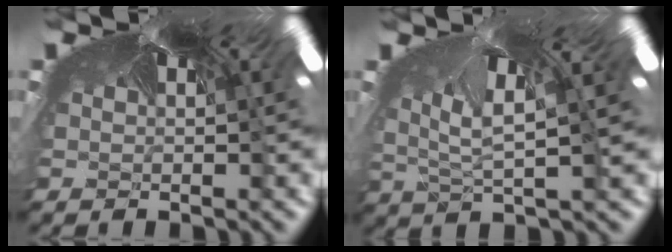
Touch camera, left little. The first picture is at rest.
{"total": 3.4, "force": [-3.4, -0.3, -0.4], "torque": [-0.035, -0.067, -0.027]}